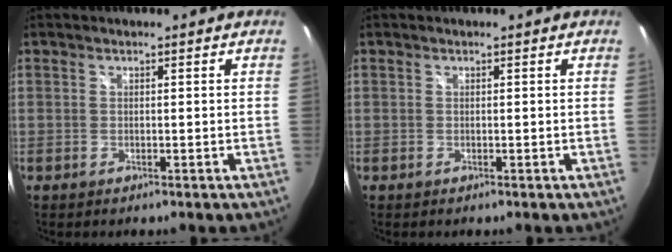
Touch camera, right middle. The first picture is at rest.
{"total": 0.0}